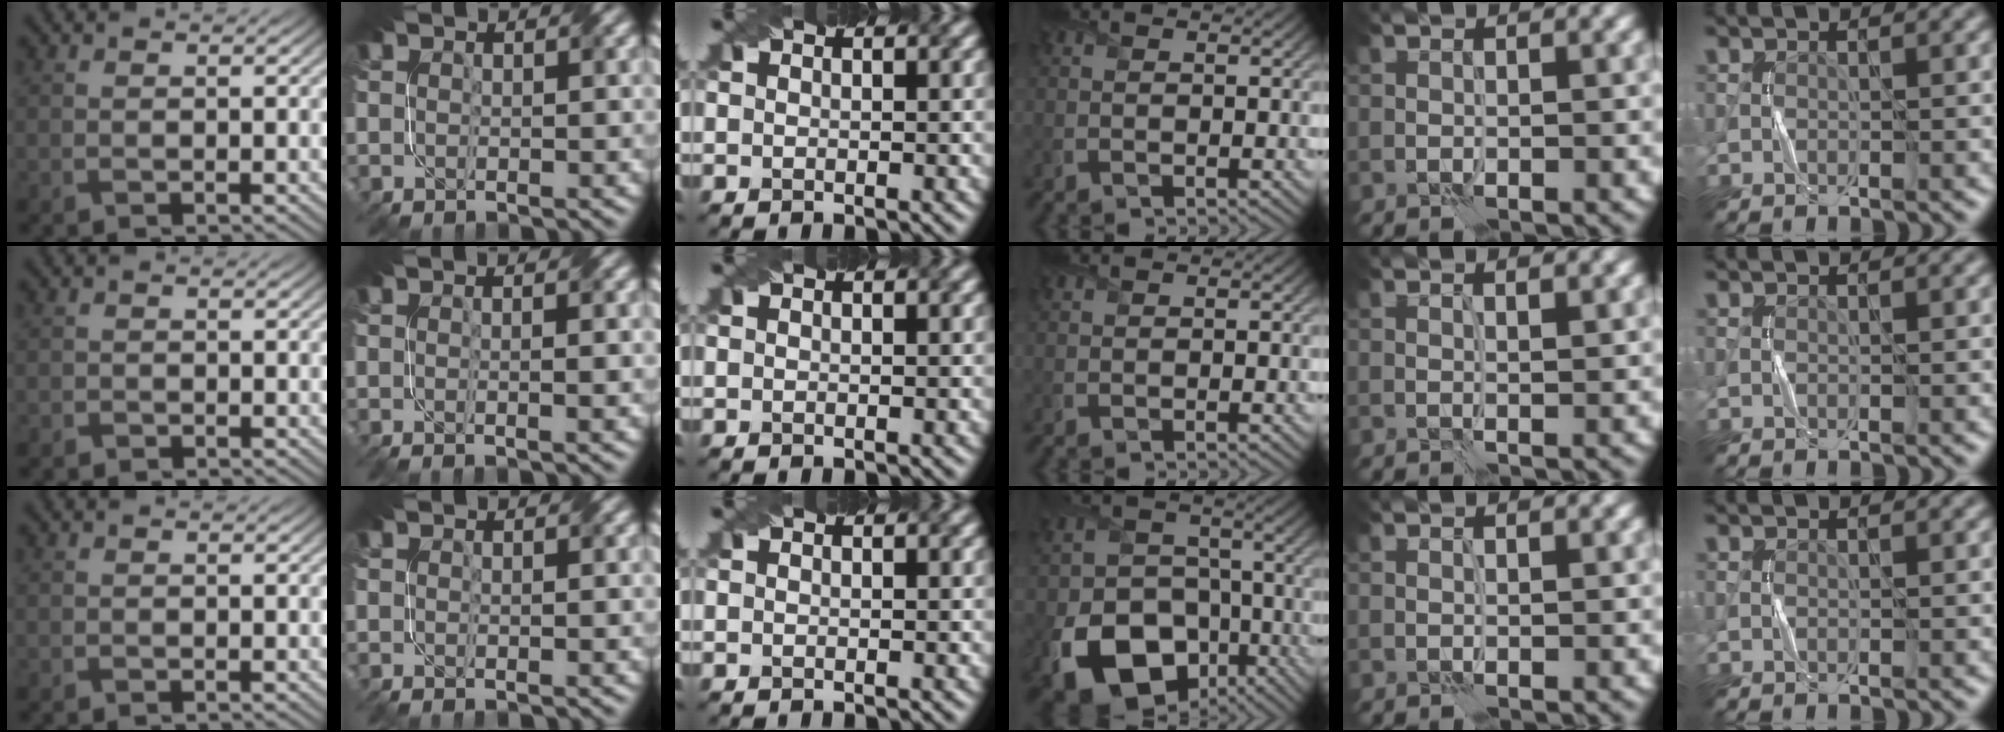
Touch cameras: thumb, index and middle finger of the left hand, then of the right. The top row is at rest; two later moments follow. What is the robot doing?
{"motion": "fold", "object": "napkin"}